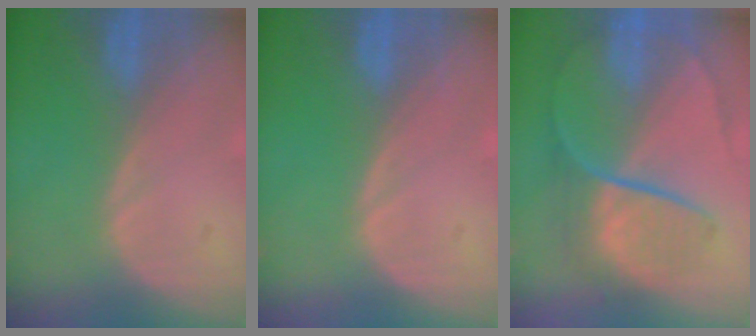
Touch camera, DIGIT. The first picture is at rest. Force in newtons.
{"total": 0.0}
{"total": 8.7, "press": 7.5, "slide": 4.5}